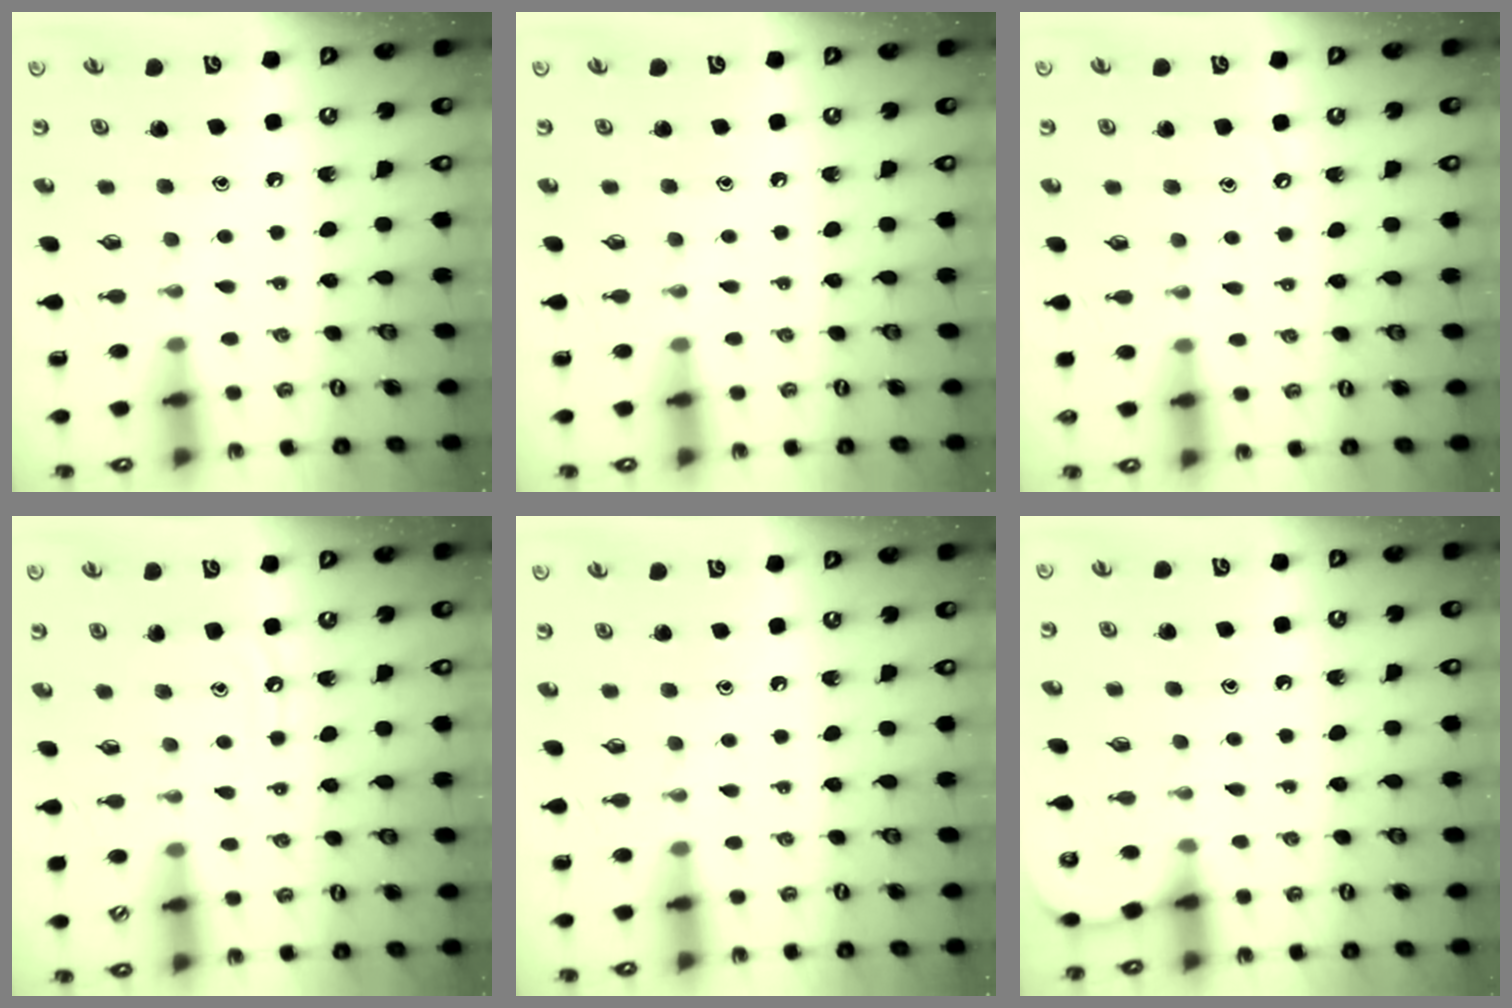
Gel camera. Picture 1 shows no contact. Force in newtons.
{"total": 0.0}
{"total": 3.7, "press": 3.7, "slide": 0.5}
{"total": 5.3, "press": 5.3, "slide": 0.5}
{"total": 0.0}
{"total": 3.4, "press": 3.4, "slide": 0.4}